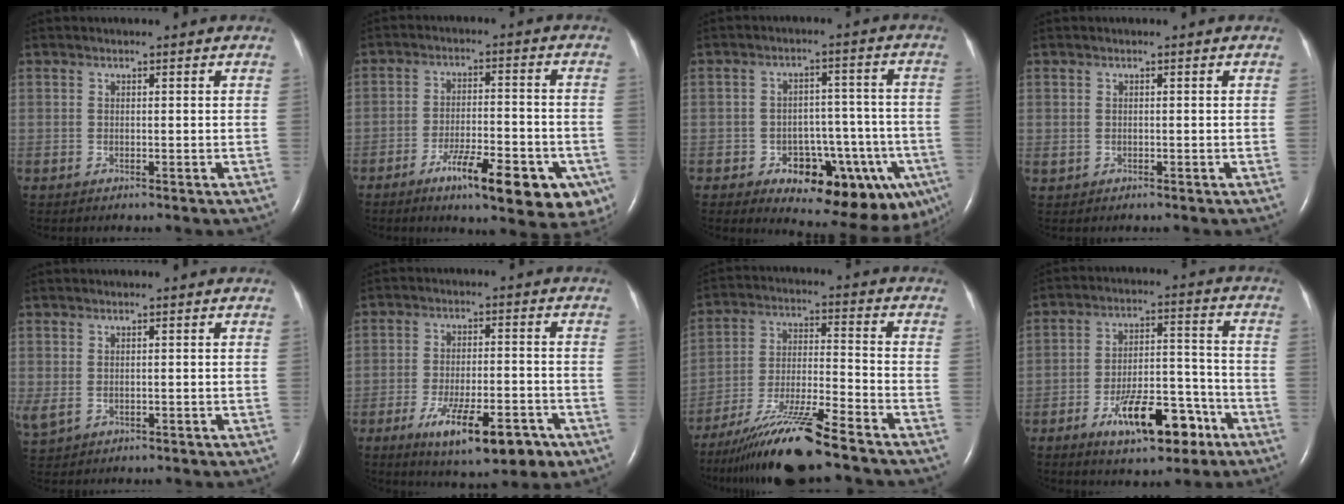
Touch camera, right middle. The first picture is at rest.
{"total": 14.8, "force": [-8.0, 3.9, 11.9], "torque": [-0.121, 0.003, -0.108]}
{"total": 16.2, "force": [-8.1, 7.2, 12.0], "torque": [-0.098, 0.029, -0.096]}
{"total": 0.6, "force": [-0.1, 0.5, 0.4], "torque": [-0.014, -0.001, 0.001]}
{"total": 3.0, "force": [-0.3, 1.9, 2.2], "torque": [-0.064, -0.003, 0.007]}
{"total": 11.8, "force": [-6.5, 3.2, 9.4], "torque": [-0.156, -0.012, -0.093]}
{"total": 14.1, "force": [-11.4, -0.1, 8.4], "torque": [-0.165, -0.022, -0.204]}
{"total": 12.0, "force": [-6.7, 4.3, 9.0], "torque": [-0.149, 0.014, -0.101]}